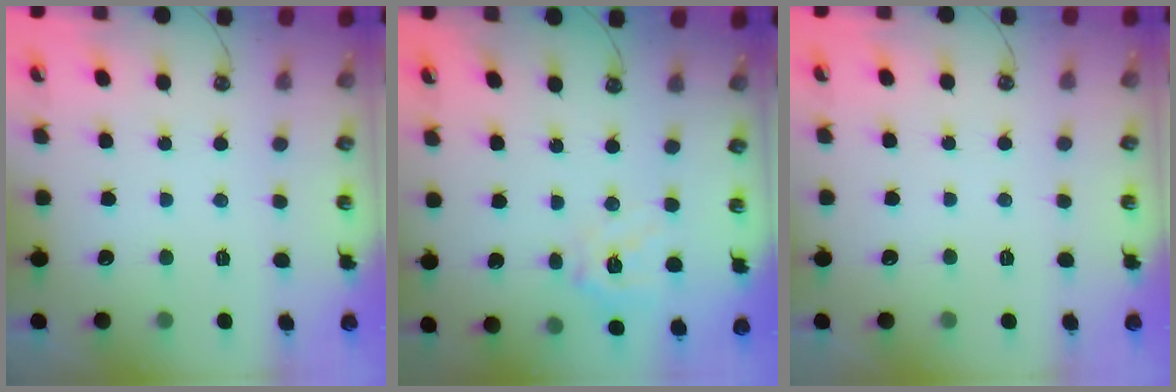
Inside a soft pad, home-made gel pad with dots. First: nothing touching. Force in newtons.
{"total": 12.7, "press": 12.6, "slide": 2.0}
{"total": 0.0}